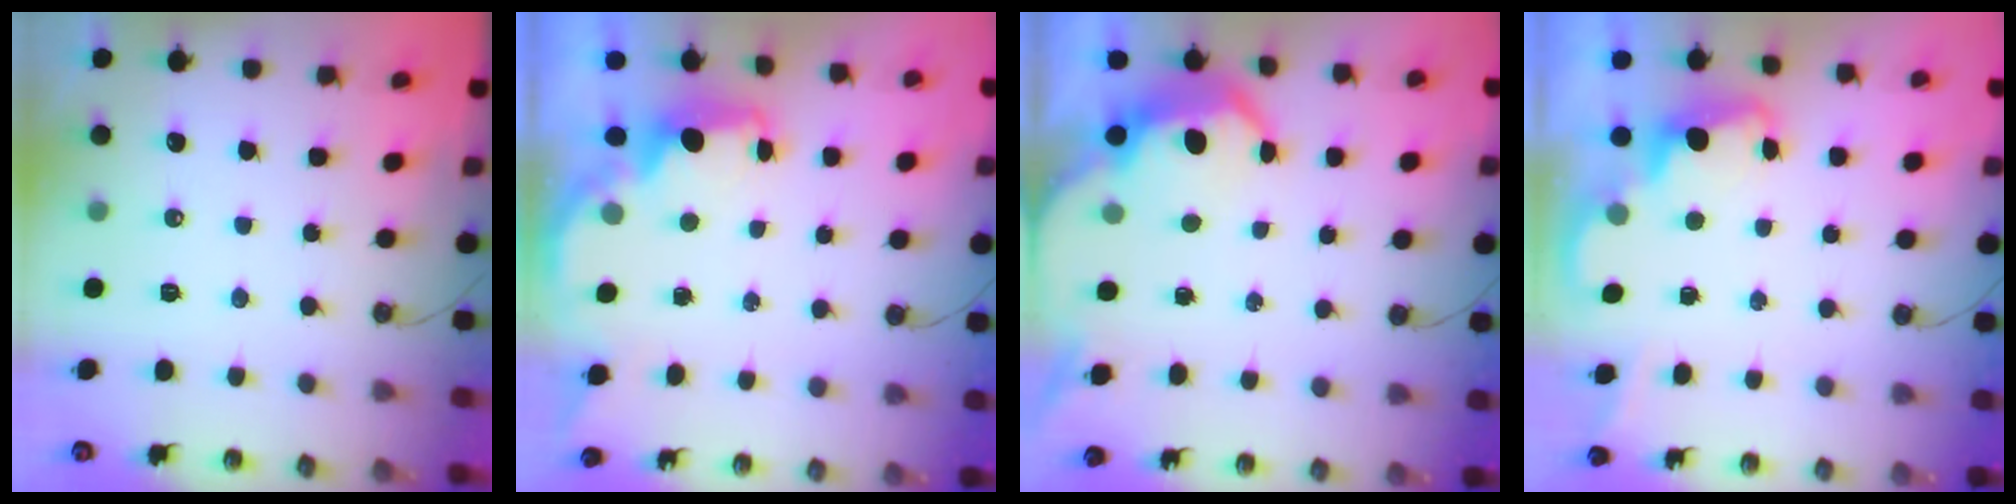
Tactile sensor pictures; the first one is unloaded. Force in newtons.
{"total": 2.6, "press": 2.5, "slide": 0.6}
{"total": 5.7, "press": 5.7, "slide": 0.6}
{"total": 2.4, "press": 2.3, "slide": 0.5}